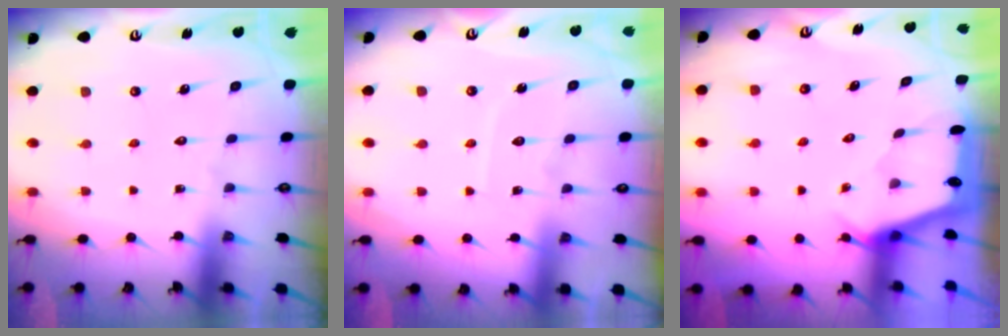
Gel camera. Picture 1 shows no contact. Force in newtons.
{"total": 5.3, "press": 5.3, "slide": 0.5}
{"total": 2.3, "press": 2.3, "slide": 0.3}